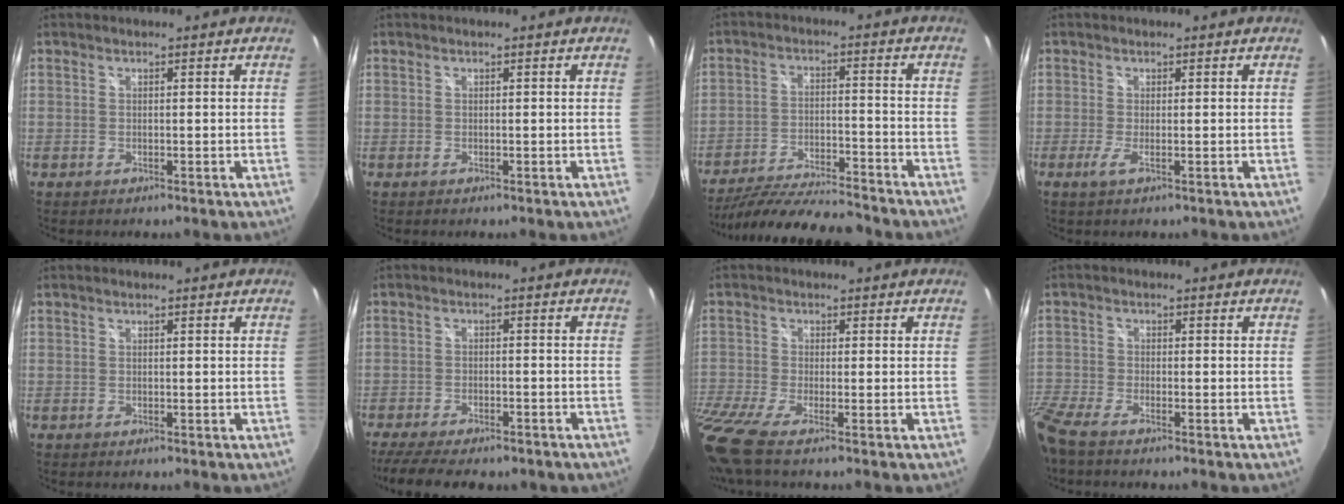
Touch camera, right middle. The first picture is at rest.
{"total": 0.0}
{"total": 16.8, "force": [-15.0, 2.0, 7.3], "torque": [-0.146, -0.019, -0.238]}
{"total": 1.6, "force": [-0.4, -0.2, 1.5], "torque": [-0.031, -0.004, -0.010]}
{"total": 0.0}
{"total": 13.4, "force": [-10.6, 4.3, 7.1], "torque": [-0.154, -0.033, -0.159]}
{"total": 9.2, "force": [-6.5, 0.4, 6.5], "torque": [-0.152, -0.052, -0.126]}
{"total": 7.6, "force": [-6.1, 2.1, 3.9], "torque": [-0.112, -0.024, -0.123]}